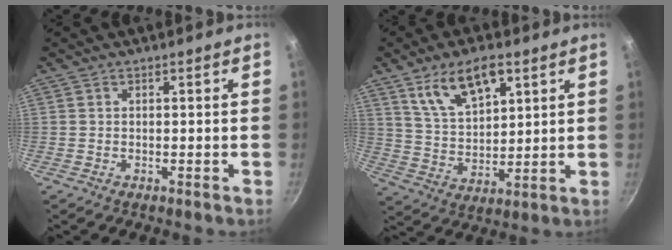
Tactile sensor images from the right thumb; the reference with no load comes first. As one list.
[{"total": 12.3, "force": [6.7, 6.0, 8.4], "torque": [-0.122, -0.023, 0.131]}]